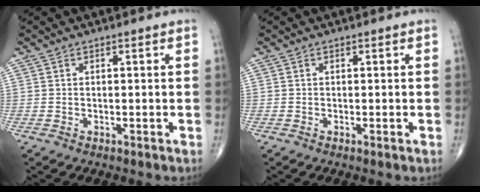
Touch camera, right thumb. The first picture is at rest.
{"total": 0.0}